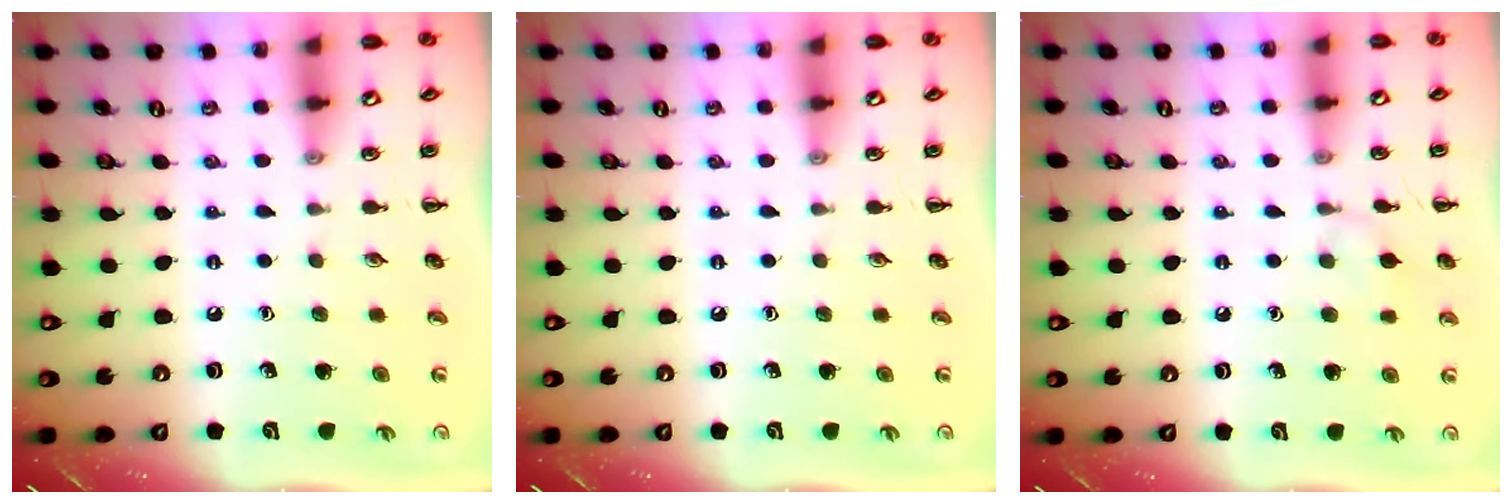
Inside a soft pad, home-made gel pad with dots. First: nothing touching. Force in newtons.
{"total": 0.0}
{"total": 6.3, "press": 6.0, "slide": 1.8}